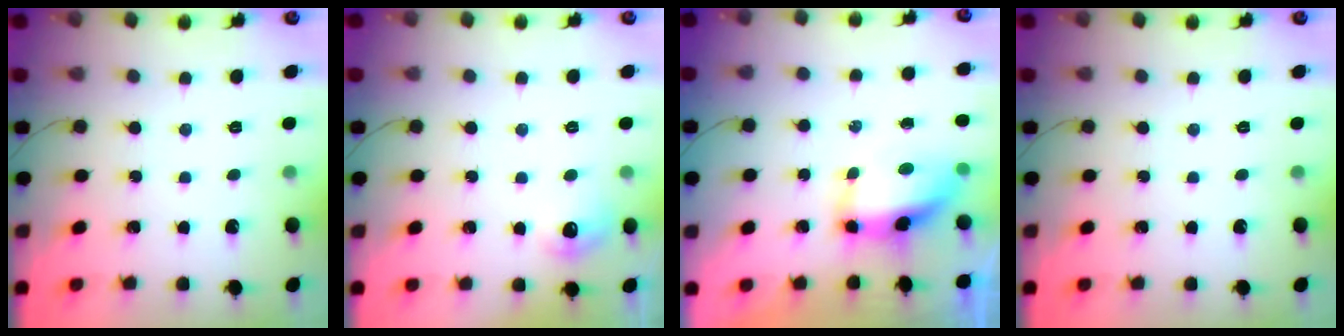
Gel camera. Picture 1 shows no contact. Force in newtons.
{"total": 6.9, "press": 6.8, "slide": 1.3}
{"total": 7.5, "press": 7.4, "slide": 1.4}
{"total": 0.0}